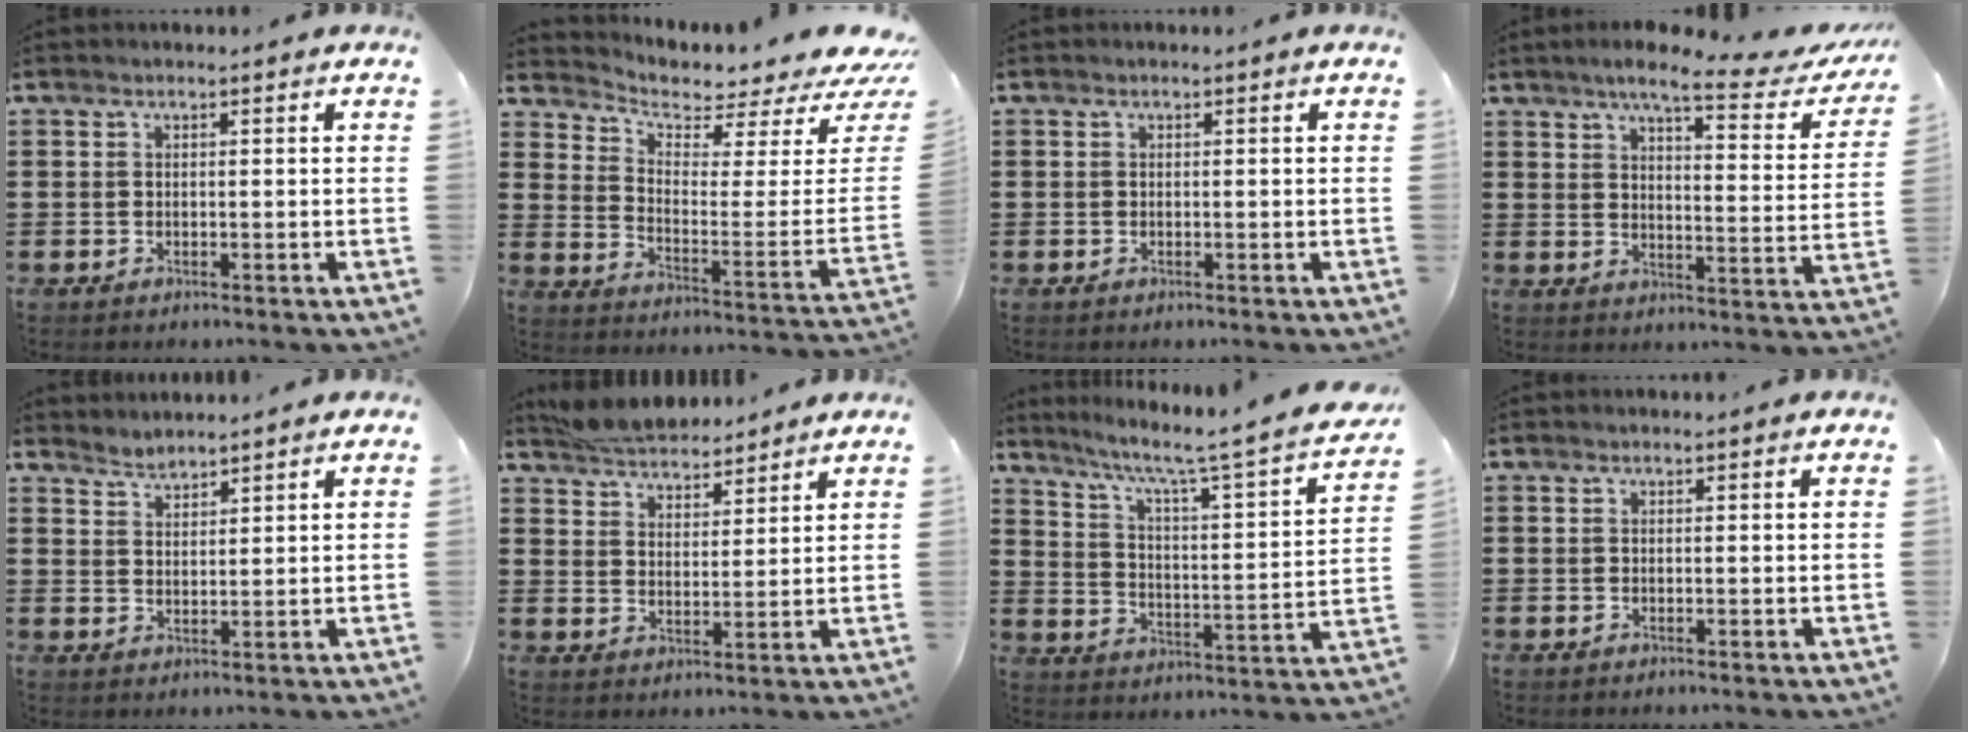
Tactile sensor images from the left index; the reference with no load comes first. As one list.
[{"total": 3.6, "force": [3.4, 0.7, 1.0], "torque": [-0.048, -0.042, 0.054]}, {"total": 0.0}, {"total": 7.8, "force": [6.1, 0.9, 4.9], "torque": [-0.090, -0.028, 0.098]}, {"total": 2.2, "force": [2.2, 0.0, -0.3], "torque": [0.000, -0.005, 0.044]}, {"total": 5.3, "force": [5.2, 0.9, 0.5], "torque": [-0.030, -0.016, 0.097]}, {"total": 5.1, "force": [3.7, -0.5, 3.4], "torque": [-0.083, -0.043, 0.050]}, {"total": 0.0}]